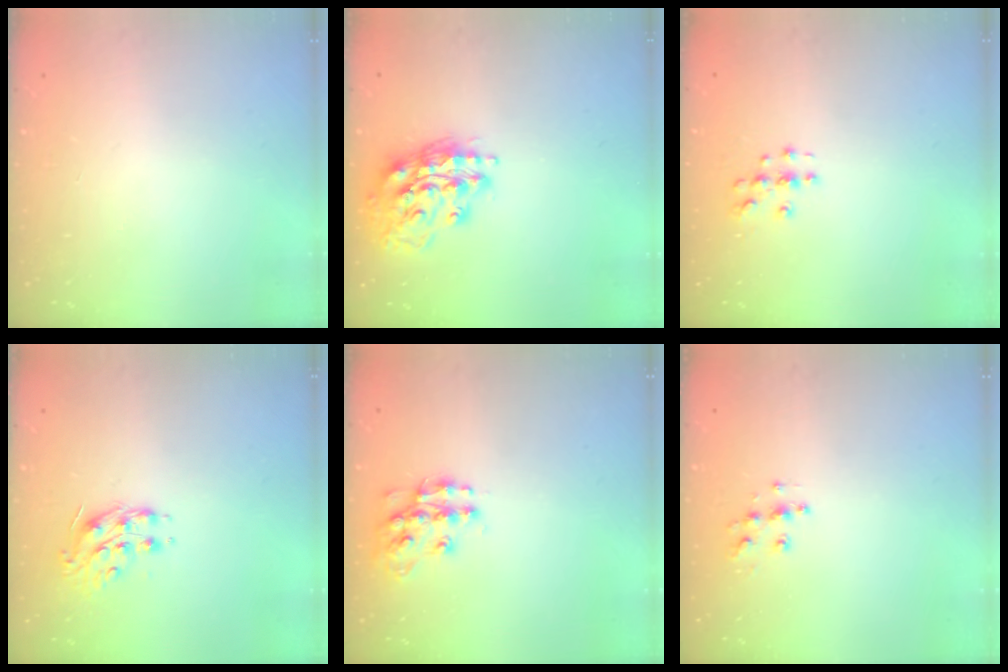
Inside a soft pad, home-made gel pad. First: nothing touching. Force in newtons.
{"total": 15.9, "press": 15.7, "slide": 2.2}
{"total": 3.9, "press": 3.9, "slide": 0.5}
{"total": 9.3, "press": 9.3, "slide": 0.2}
{"total": 11.9, "press": 11.9, "slide": 0.9}
{"total": 7.5, "press": 7.5, "slide": 0.1}